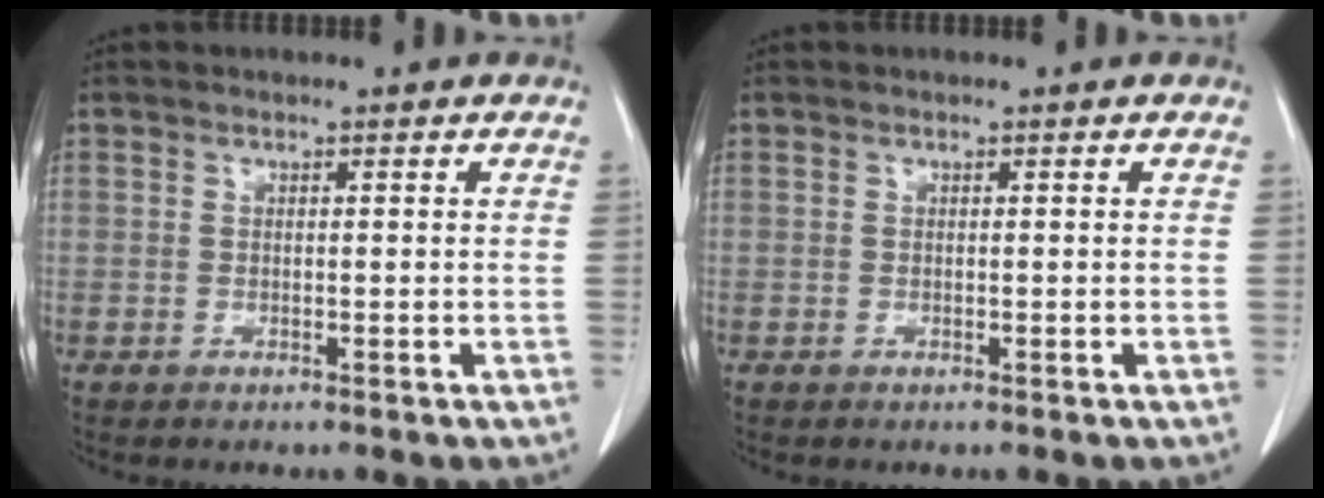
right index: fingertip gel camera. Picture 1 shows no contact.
{"total": 0.0}